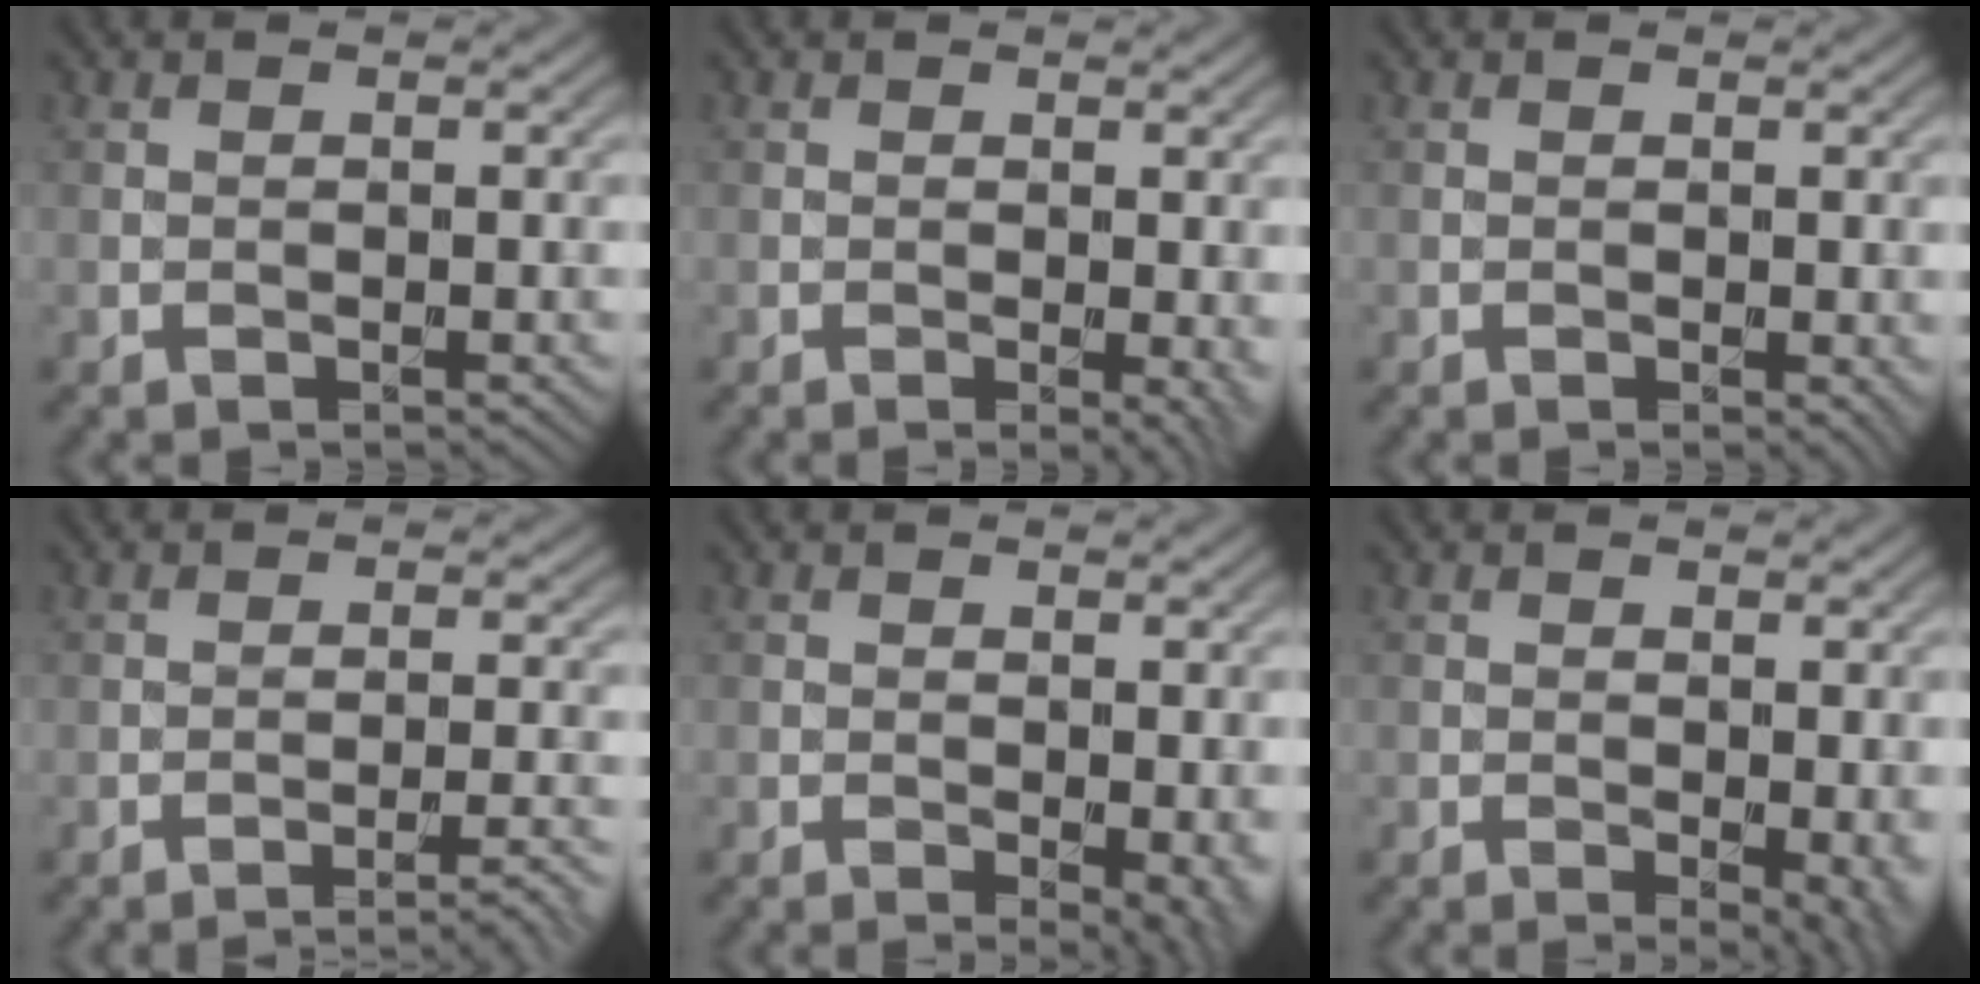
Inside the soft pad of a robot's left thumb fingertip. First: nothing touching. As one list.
[{"total": 2.8, "force": [-0.2, 0.9, 2.6], "torque": [-0.034, -0.007, -0.004]}, {"total": 1.1, "force": [-0.1, 0.6, 0.9], "torque": [-0.009, -0.006, -0.002]}, {"total": 3.7, "force": [-2.6, 0.4, 2.7], "torque": [-0.038, 0.011, -0.049]}, {"total": 3.8, "force": [-0.6, 1.6, 3.3], "torque": [-0.040, -0.009, -0.006]}, {"total": 4.0, "force": [-0.5, 1.8, 3.6], "torque": [-0.042, -0.008, -0.004]}]